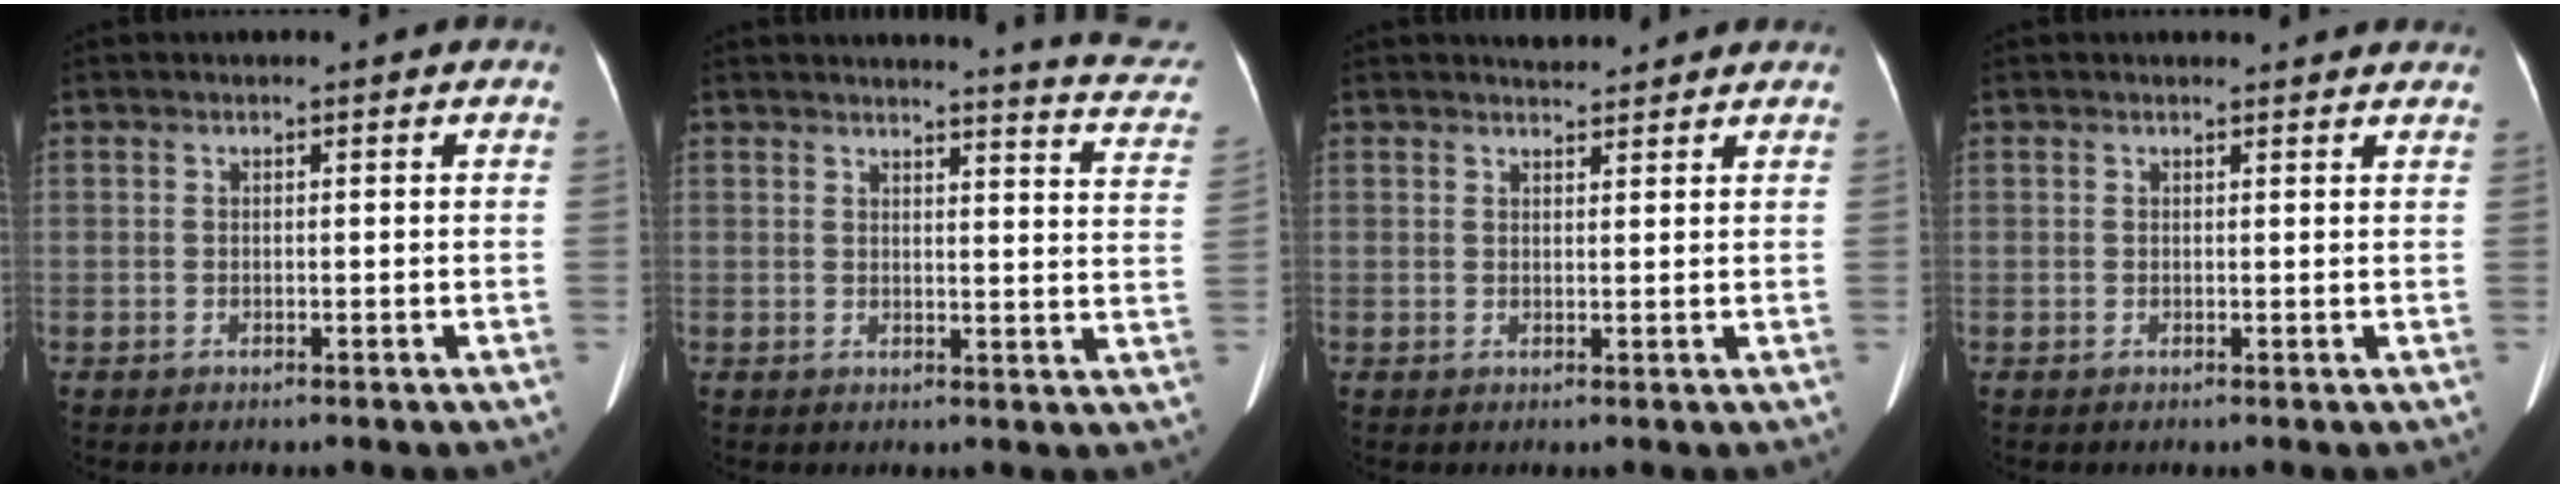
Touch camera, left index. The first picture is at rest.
{"total": 11.8, "force": [11.4, 0.6, 3.2], "torque": [-0.021, -0.073, 0.096]}
{"total": 2.8, "force": [2.7, 0.6, 0.3], "torque": [-0.010, 0.011, 0.038]}
{"total": 4.4, "force": [4.2, 1.0, 0.8], "torque": [-0.007, 0.006, 0.036]}